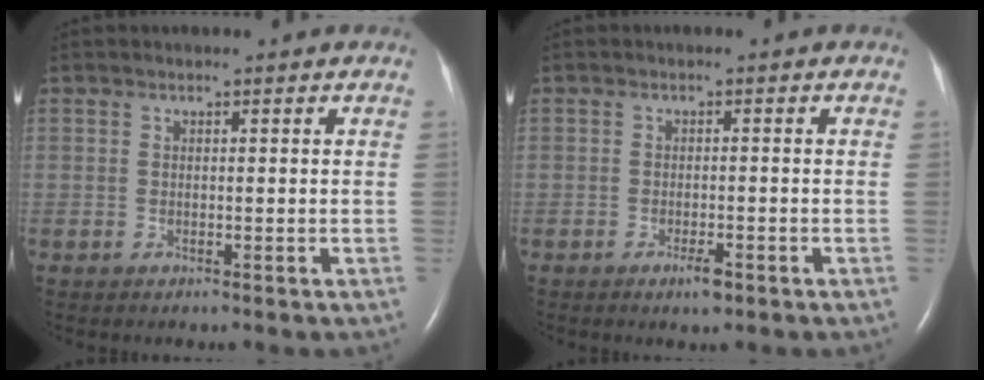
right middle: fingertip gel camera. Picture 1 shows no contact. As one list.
[{"total": 2.1, "force": [-1.3, 0.4, 1.6], "torque": [-0.029, -0.002, -0.019]}]